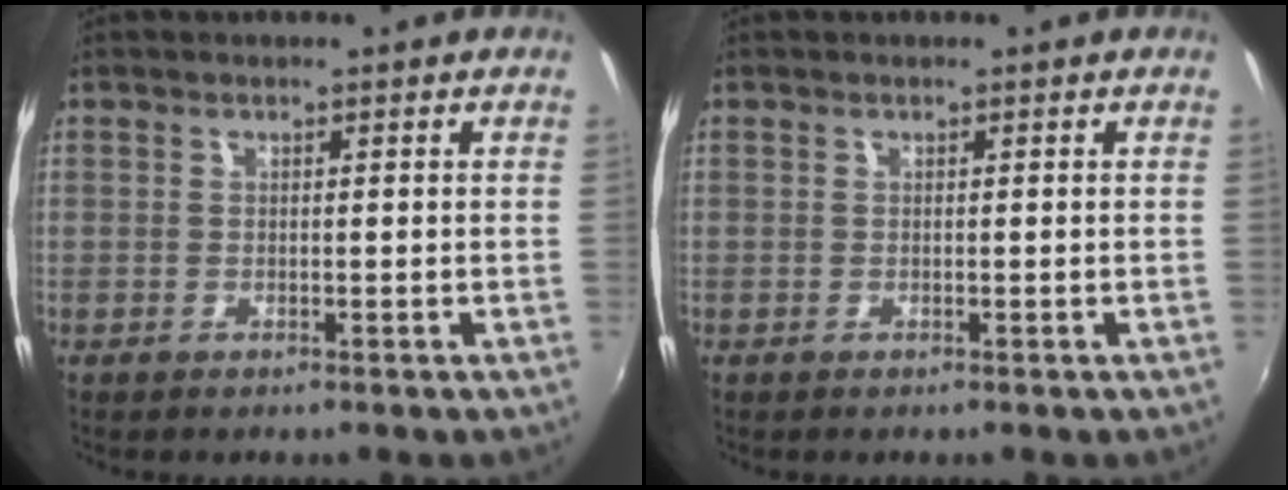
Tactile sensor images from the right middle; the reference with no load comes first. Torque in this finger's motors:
{"motor_torque": [0.00, 0.00, 0.00, 0.00]}